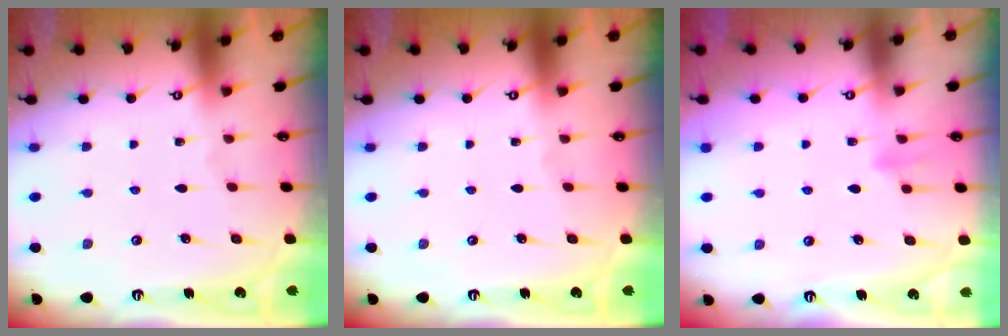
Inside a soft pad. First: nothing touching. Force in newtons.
{"total": 0.0}
{"total": 8.2, "press": 8.0, "slide": 1.5}